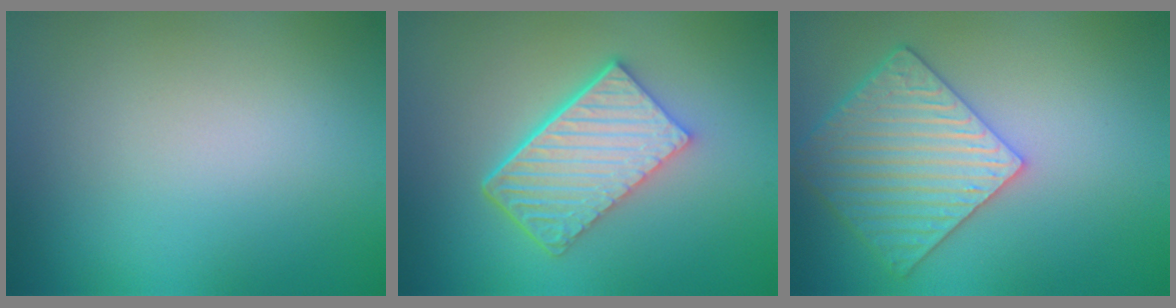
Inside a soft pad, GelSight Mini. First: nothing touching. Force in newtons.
{"total": 5.8, "press": 4.3, "slide": 3.9}
{"total": 5.6, "press": 4.9, "slide": 2.6}